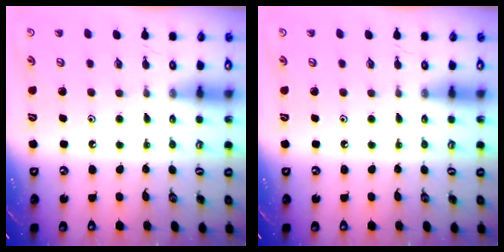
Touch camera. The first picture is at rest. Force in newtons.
{"total": 0.0}